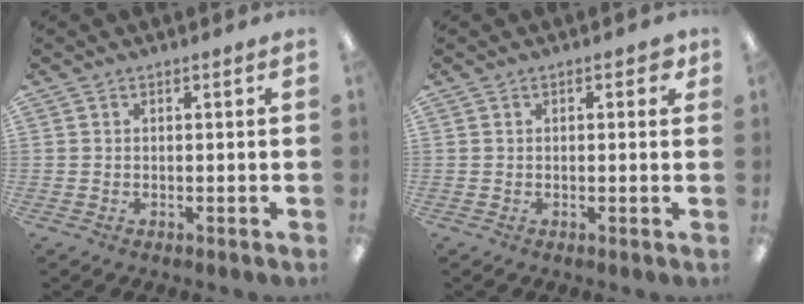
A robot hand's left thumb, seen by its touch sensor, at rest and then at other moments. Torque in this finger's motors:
{"motor_torque": [-0.24, 0.10, -0.25, 0.03, 0.03]}